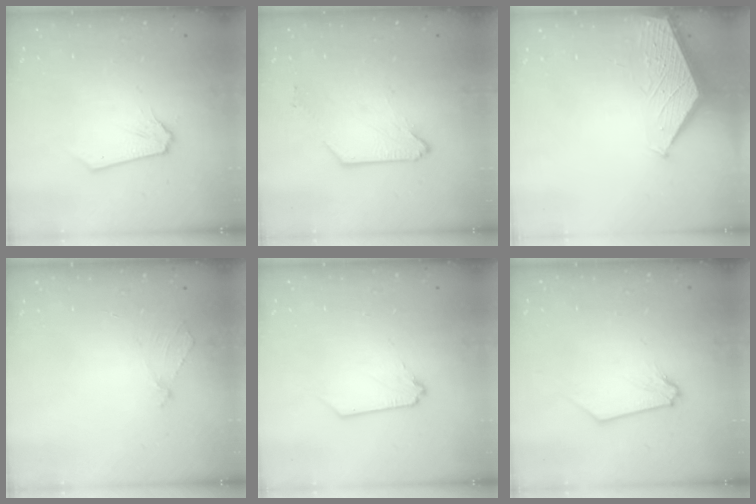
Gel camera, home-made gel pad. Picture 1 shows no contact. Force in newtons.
{"total": 3.0, "press": 2.9, "slide": 0.5}
{"total": 1.8, "press": 1.8, "slide": 0.2}
{"total": 2.2, "press": 2.2, "slide": 0.2}
{"total": 0.0}
{"total": 0.7, "press": 0.7, "slide": 0.2}